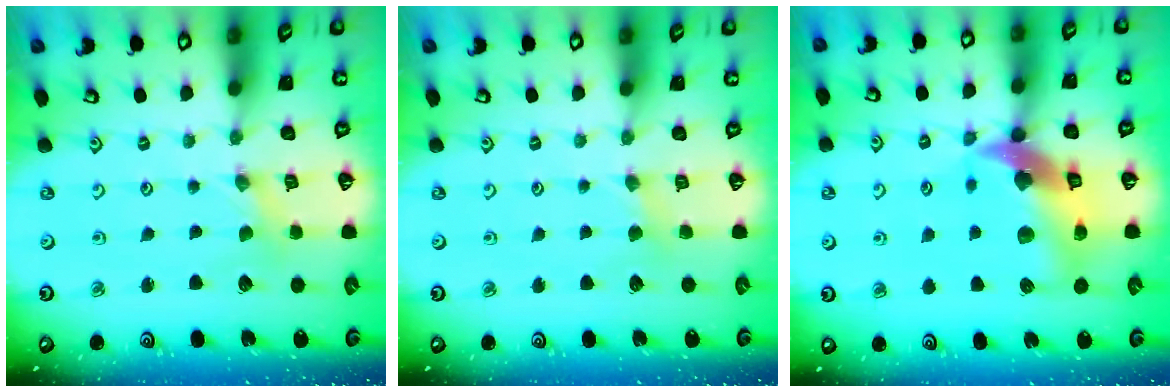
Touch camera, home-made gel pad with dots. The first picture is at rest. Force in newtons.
{"total": 3.0, "press": 2.9, "slide": 0.5}
{"total": 15.6, "press": 15.4, "slide": 2.1}